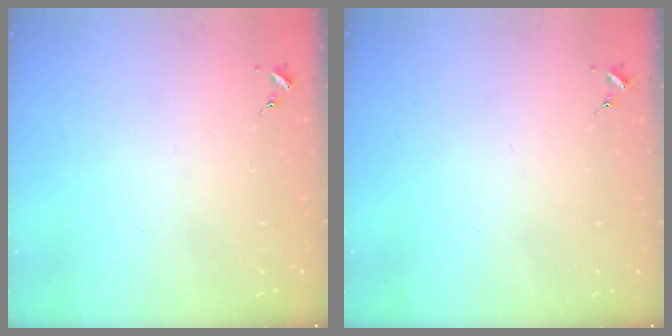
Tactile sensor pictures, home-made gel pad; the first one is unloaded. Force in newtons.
{"total": 0.0}